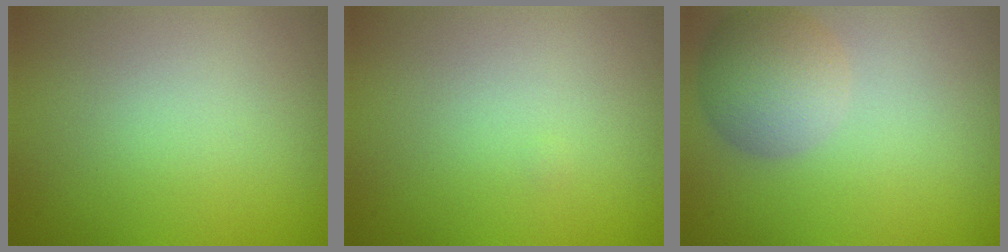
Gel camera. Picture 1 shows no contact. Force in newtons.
{"total": 0.0}
{"total": 4.4, "press": 4.4, "slide": 0.2}